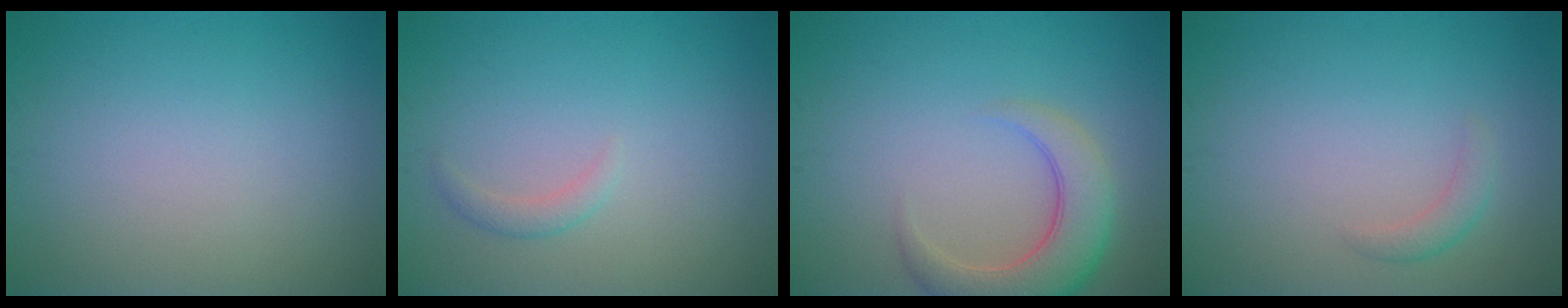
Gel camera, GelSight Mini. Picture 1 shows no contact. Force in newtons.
{"total": 1.1, "press": 1.1, "slide": 0.1}
{"total": 5.4, "press": 5.4, "slide": 0.6}
{"total": 1.4, "press": 1.4, "slide": 0.0}